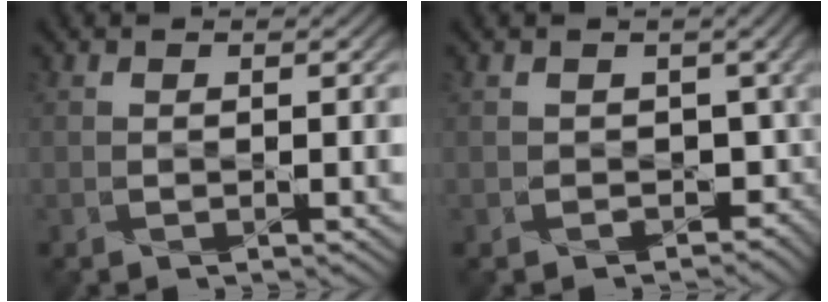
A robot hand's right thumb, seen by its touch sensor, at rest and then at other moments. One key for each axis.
{"total": 4.3, "fx": -0.2, "fy": 3.8, "fz": 1.8, "tx": -0.025, "ty": -0.022, "tz": 0.000}